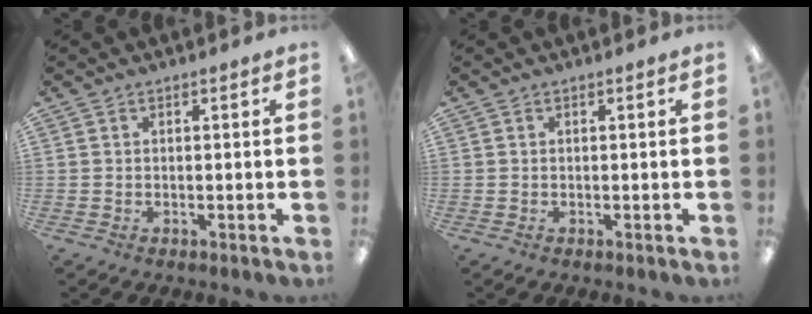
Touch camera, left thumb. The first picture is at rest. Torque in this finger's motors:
{"motor_torque": [-0.01, 0.01, 0.00, 0.00, 0.00]}